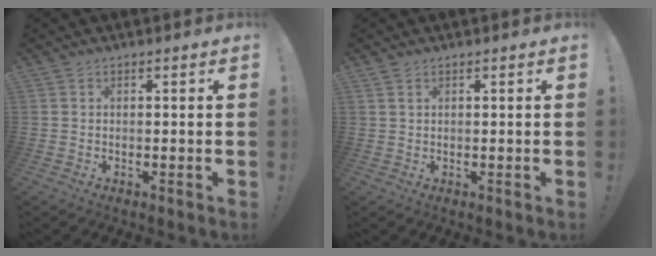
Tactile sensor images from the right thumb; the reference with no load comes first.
{"total": 1.3, "force": [0.9, 0.6, 0.7], "torque": [-0.011, -0.001, 0.016]}